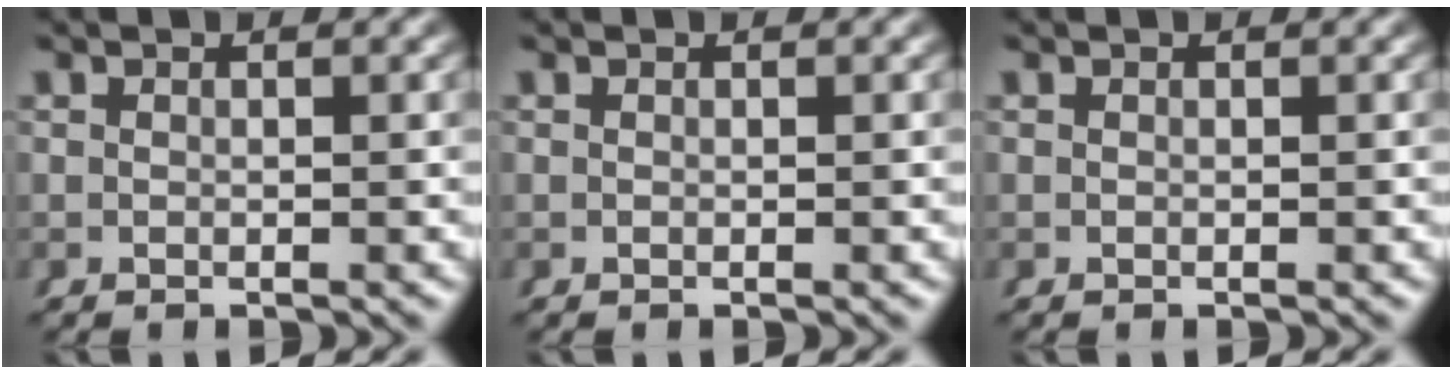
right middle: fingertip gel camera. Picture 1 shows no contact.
{"total": 0.0}
{"total": 0.0}